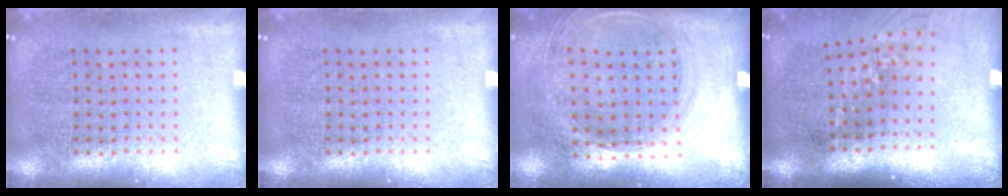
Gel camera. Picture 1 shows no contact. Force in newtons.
{"total": 0.0}
{"total": 1.3, "press": 1.2, "slide": 0.5}
{"total": 1.1, "press": 0.9, "slide": 0.6}